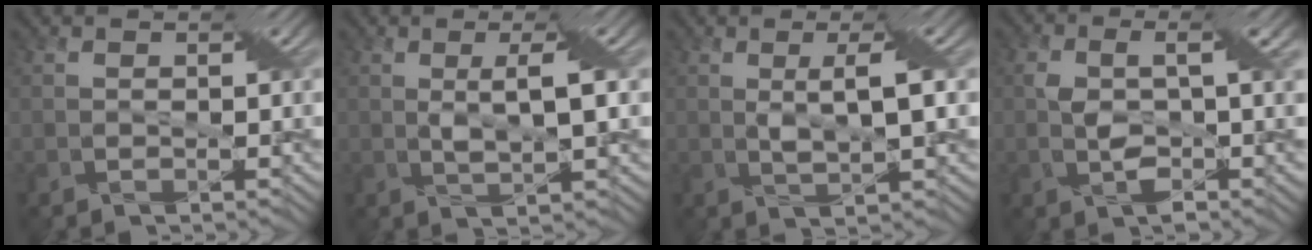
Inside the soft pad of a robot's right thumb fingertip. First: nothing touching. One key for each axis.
{"total": 3.0, "fx": 1.1, "fy": -0.1, "fz": 2.8, "tx": -0.053, "ty": 0.005, "tz": 0.022}
{"total": 3.4, "fx": 1.2, "fy": 0.0, "fz": 3.1, "tx": -0.058, "ty": 0.005, "tz": 0.024}
{"total": 4.7, "fx": -0.2, "fy": 1.6, "fz": 4.4, "tx": -0.083, "ty": 0.003, "tz": -0.005}